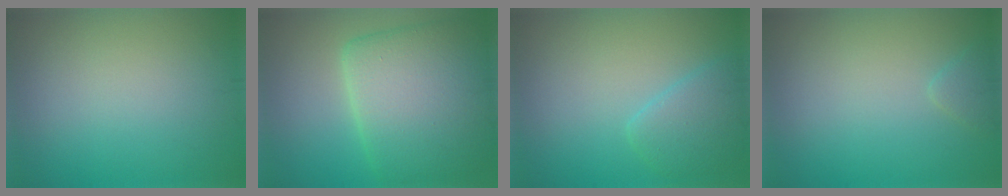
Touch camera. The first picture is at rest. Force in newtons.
{"total": 9.7, "press": 9.7, "slide": 0.8}
{"total": 2.9, "press": 2.9, "slide": 0.1}
{"total": 1.0, "press": 1.0, "slide": 0.1}